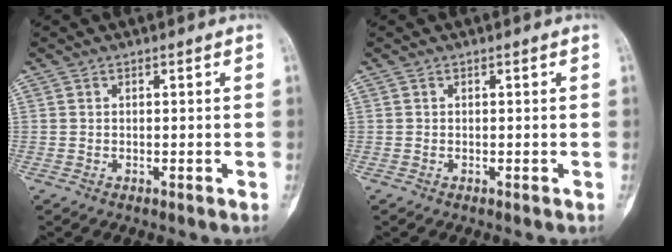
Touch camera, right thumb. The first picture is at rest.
{"total": 0.0}